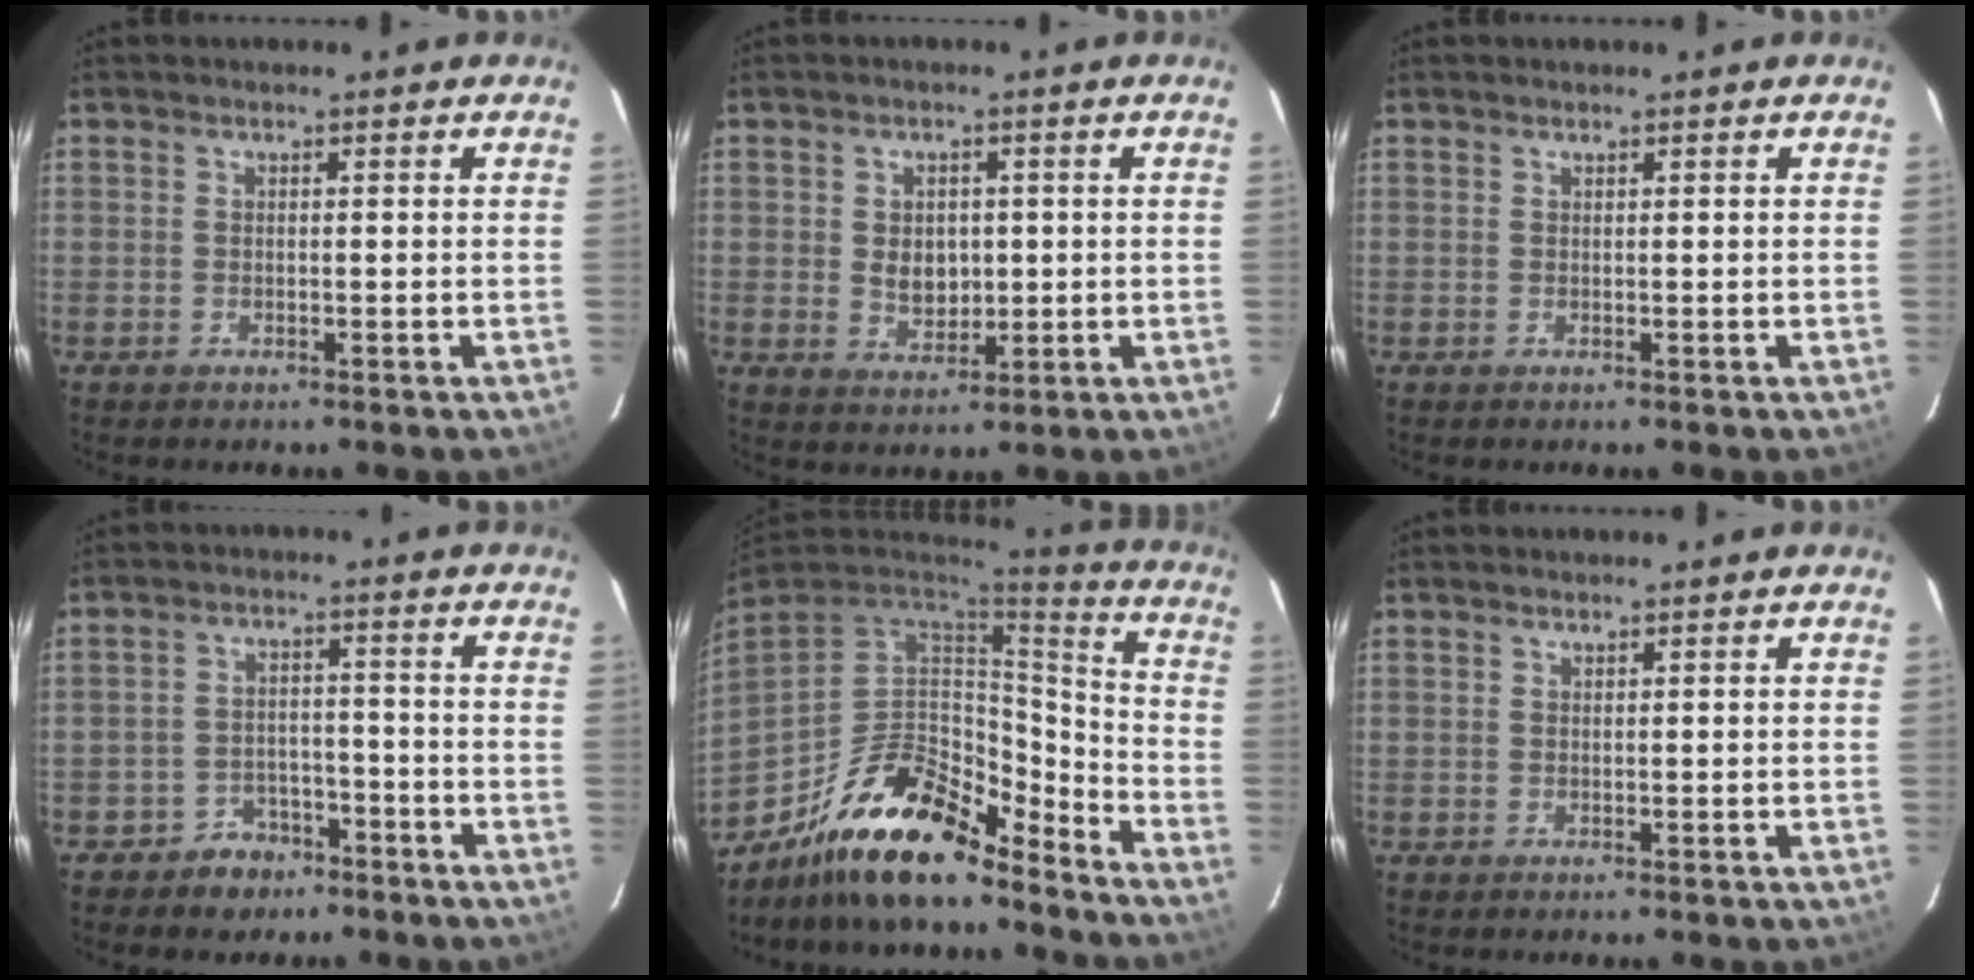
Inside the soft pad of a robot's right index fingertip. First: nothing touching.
{"total": 5.2, "force": [0.3, 4.0, 3.2], "torque": [-0.054, -0.002, 0.013]}
{"total": 0.0}
{"total": 5.9, "force": [-4.2, 4.0, 0.8], "torque": [-0.026, 0.023, -0.061]}
{"total": 20.0, "force": [-15.0, 7.2, 11.2], "torque": [-0.225, 0.003, -0.261]}
{"total": 0.0}